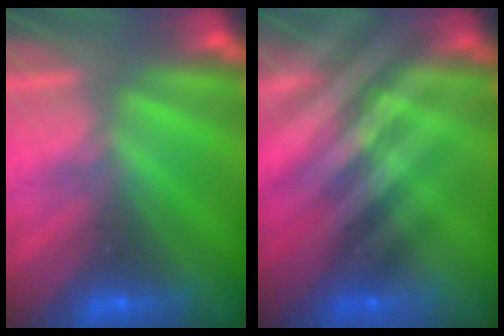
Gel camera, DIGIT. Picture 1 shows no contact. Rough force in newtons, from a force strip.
{"total": 2.4}